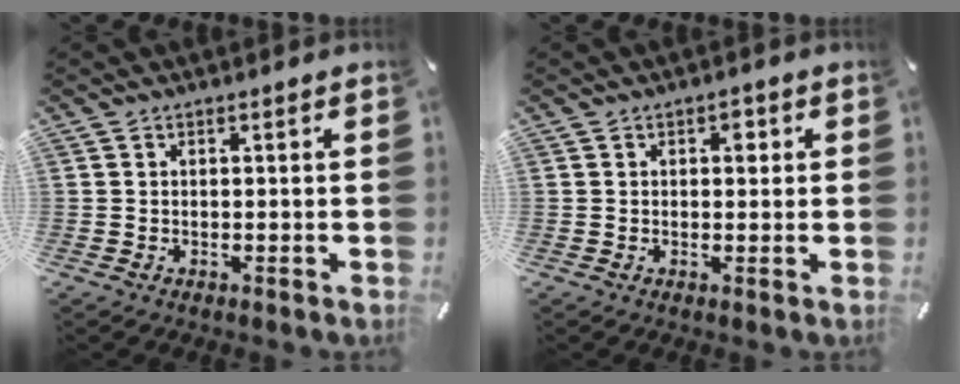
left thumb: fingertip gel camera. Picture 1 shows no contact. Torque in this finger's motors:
{"motor_torque": [0.20, 0.37, 0.01, -0.16, 0.01]}